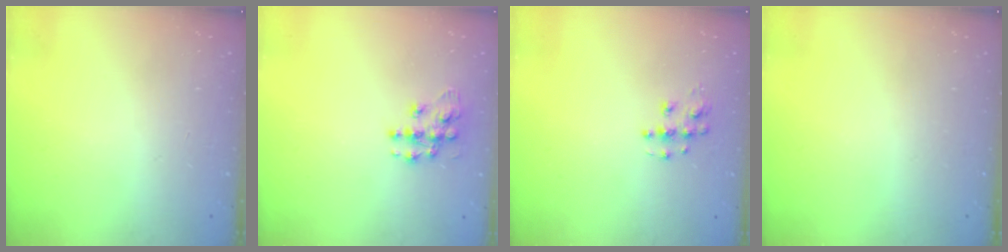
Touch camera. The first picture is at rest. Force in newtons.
{"total": 10.2, "press": 10.2, "slide": 0.5}
{"total": 7.9, "press": 7.9, "slide": 0.4}
{"total": 0.0}